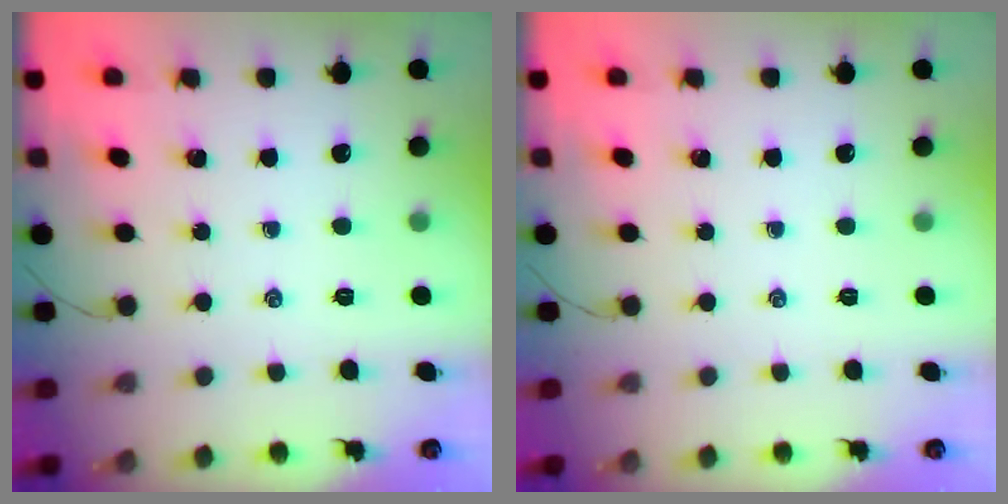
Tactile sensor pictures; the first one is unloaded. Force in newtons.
{"total": 0.0}